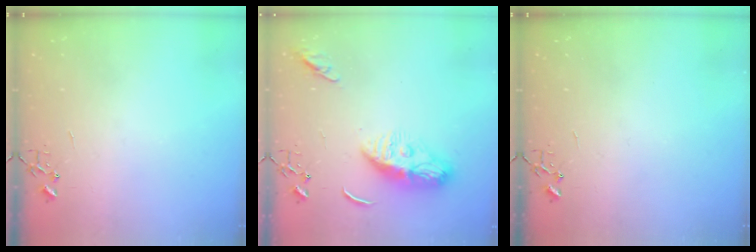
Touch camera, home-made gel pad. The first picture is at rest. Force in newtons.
{"total": 11.4, "press": 11.3, "slide": 1.0}
{"total": 0.0}